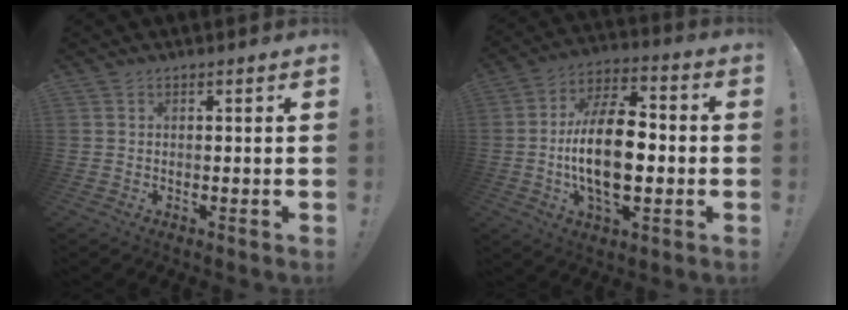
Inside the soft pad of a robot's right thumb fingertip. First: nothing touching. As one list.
[{"total": 18.6, "force": [-2.9, 9.5, 15.7], "torque": [-0.291, 0.003, -0.058]}]